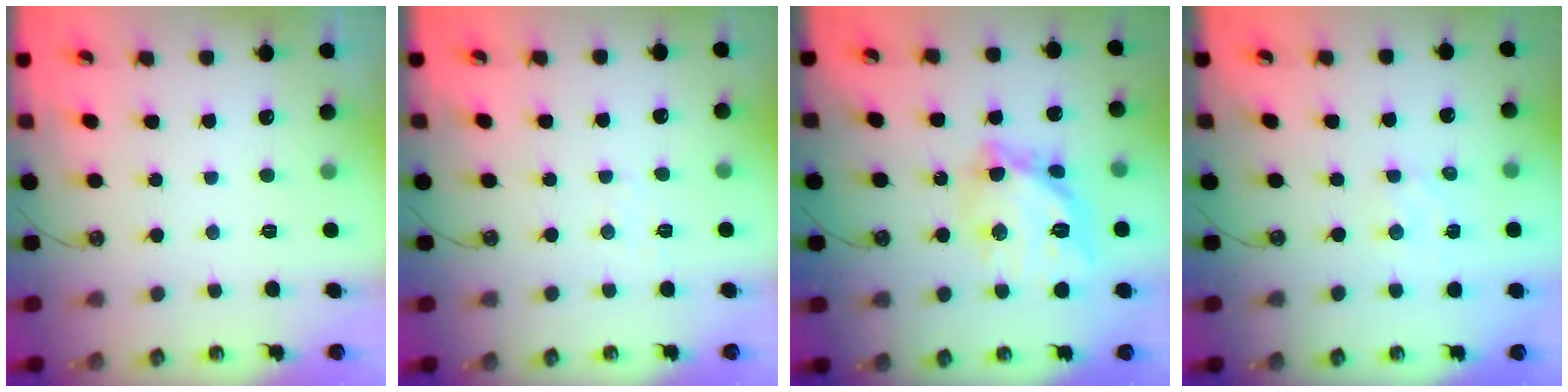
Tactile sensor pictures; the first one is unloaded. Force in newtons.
{"total": 3.7, "press": 3.7, "slide": 0.5}
{"total": 16.6, "press": 16.5, "slide": 1.6}
{"total": 1.5, "press": 1.5, "slide": 0.3}